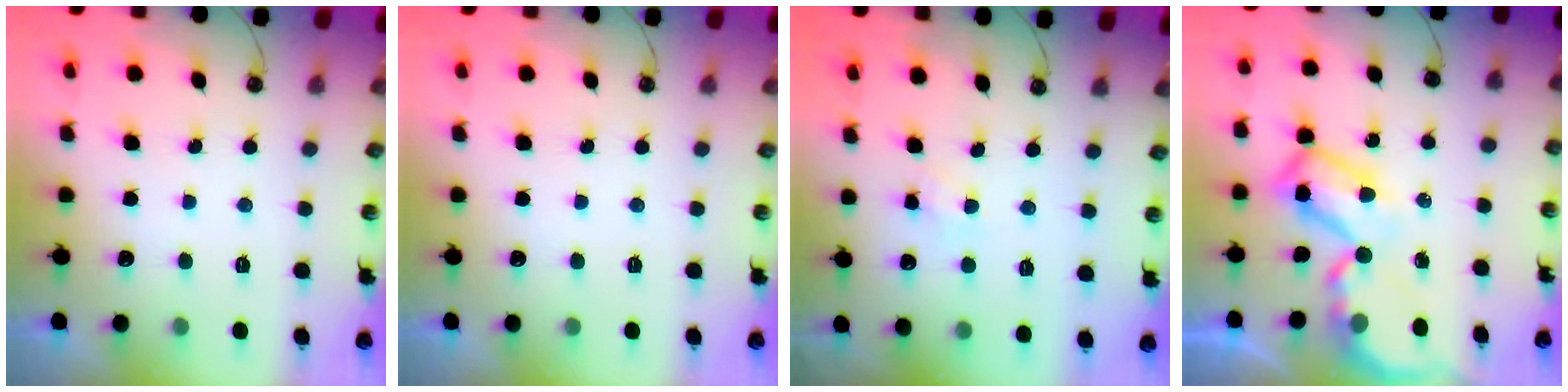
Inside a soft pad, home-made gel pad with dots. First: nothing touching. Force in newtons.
{"total": 0.0}
{"total": 3.1, "press": 3.1, "slide": 0.6}
{"total": 10.6, "press": 10.5, "slide": 0.9}